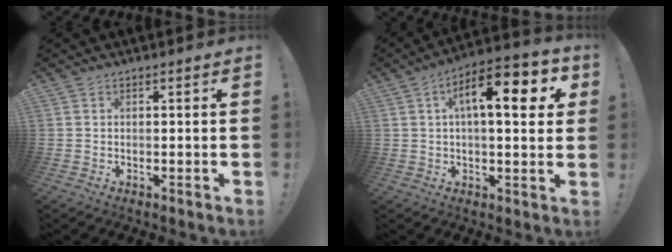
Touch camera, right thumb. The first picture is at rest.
{"total": 14.3, "force": [4.1, 5.1, 12.8], "torque": [-0.189, -0.006, 0.058]}